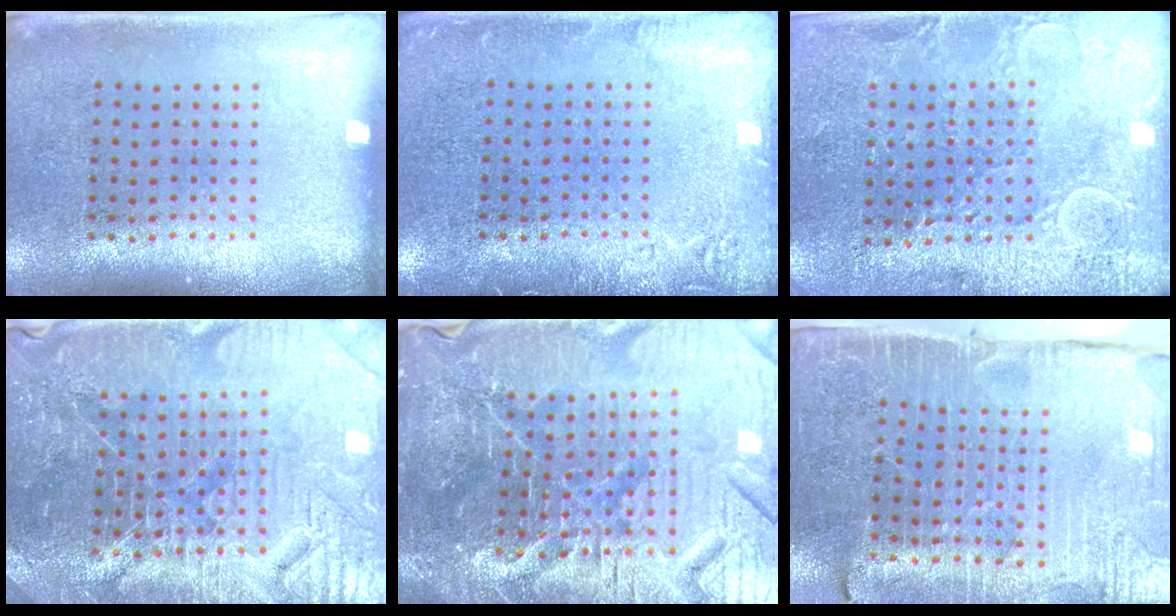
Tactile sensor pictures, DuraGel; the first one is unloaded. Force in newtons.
{"total": 1.9, "press": 1.8, "slide": 0.3}
{"total": 2.9, "press": 2.8, "slide": 0.4}
{"total": 5.0, "press": 4.7, "slide": 1.7}
{"total": 7.1, "press": 6.3, "slide": 3.2}
{"total": 3.8, "press": 3.7, "slide": 0.9}